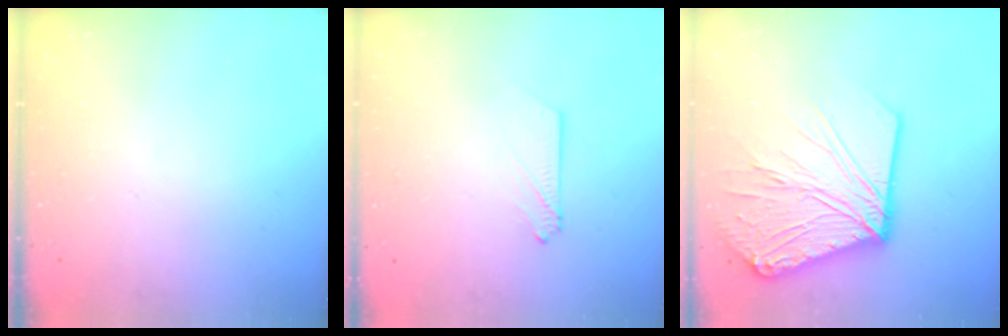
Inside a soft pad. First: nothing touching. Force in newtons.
{"total": 2.2, "press": 2.1, "slide": 0.3}
{"total": 21.6, "press": 21.4, "slide": 2.7}